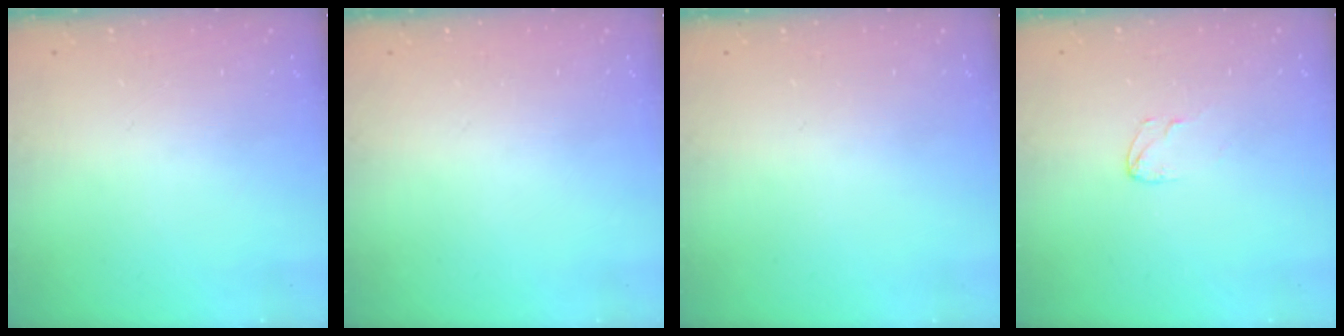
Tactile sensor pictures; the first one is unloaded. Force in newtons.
{"total": 0.0}
{"total": 0.0}
{"total": 2.5, "press": 2.5, "slide": 0.2}